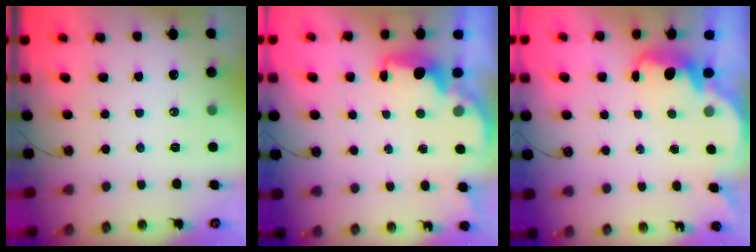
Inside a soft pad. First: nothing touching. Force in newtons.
{"total": 2.8, "press": 2.7, "slide": 0.9}
{"total": 2.5, "press": 2.4, "slide": 0.6}